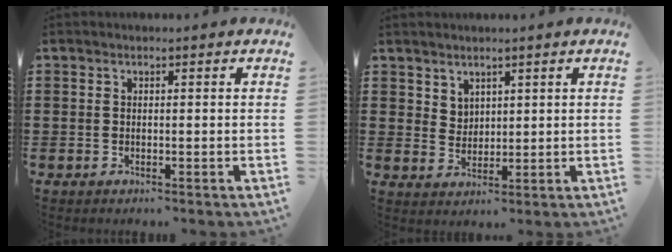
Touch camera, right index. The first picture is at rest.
{"total": 3.1, "force": [2.5, 1.9, 0.2], "torque": [-0.012, 0.002, 0.048]}